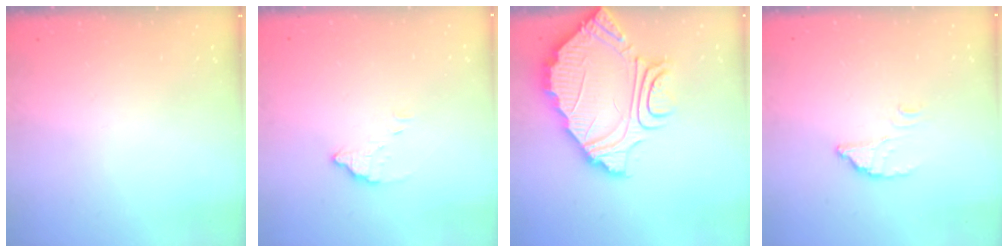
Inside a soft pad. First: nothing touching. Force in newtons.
{"total": 2.6, "press": 2.6, "slide": 0.0}
{"total": 11.1, "press": 11.0, "slide": 0.9}
{"total": 2.7, "press": 2.7, "slide": 0.4}